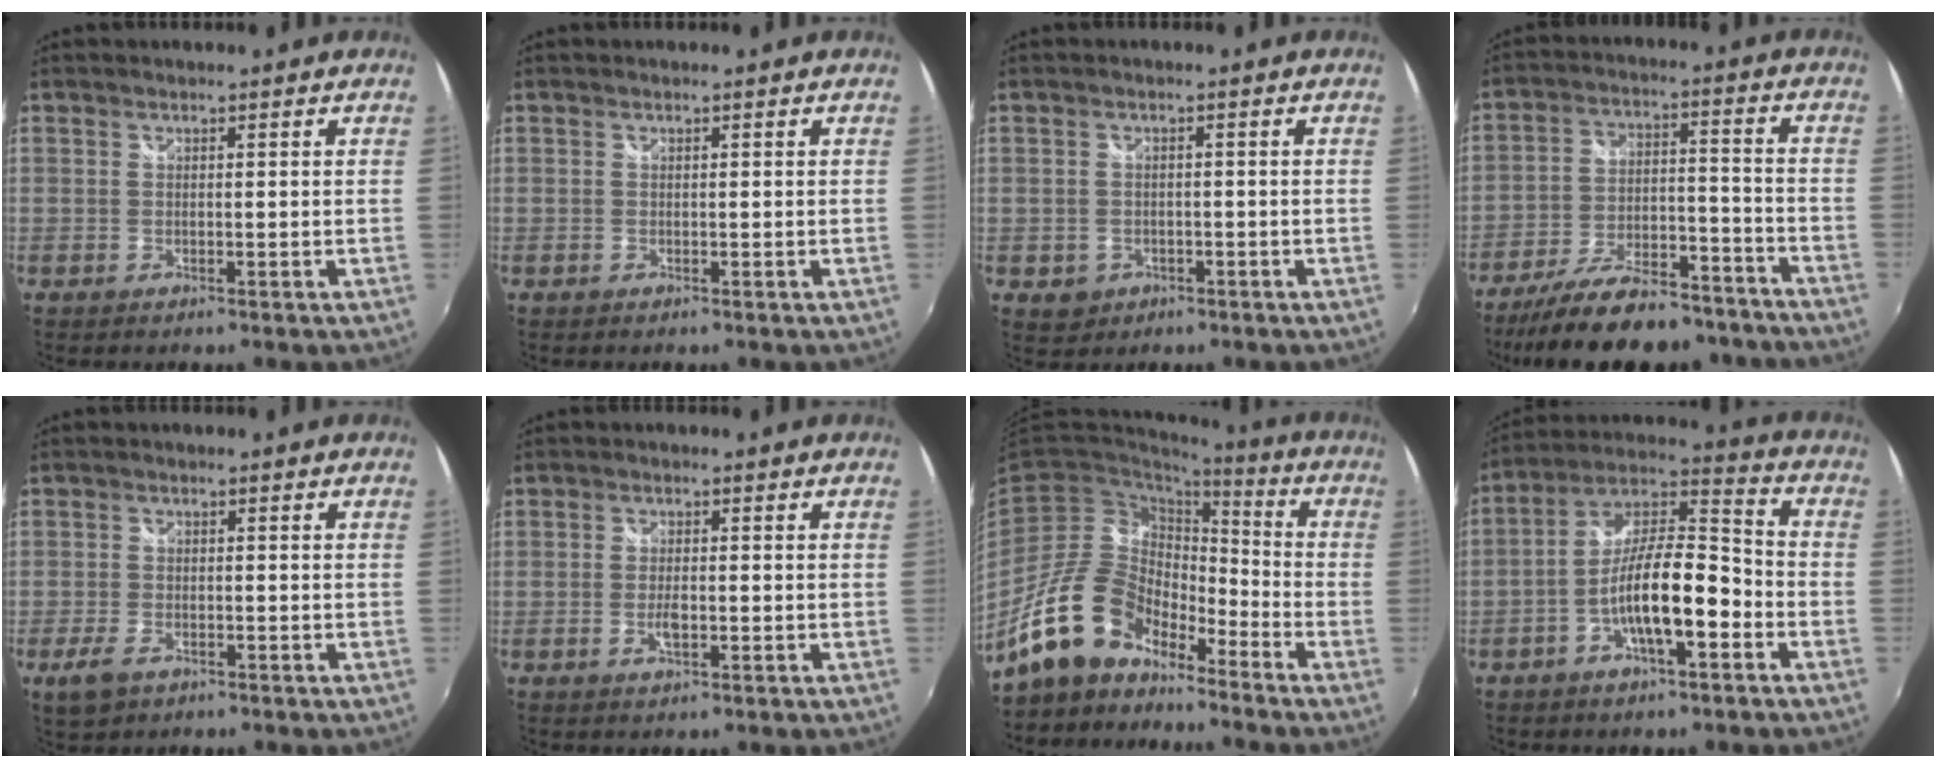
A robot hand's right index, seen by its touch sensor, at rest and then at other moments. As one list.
[{"total": 0.0}, {"total": 4.0, "force": [-1.4, 3.6, 1.2], "torque": [-0.033, -0.002, -0.014]}, {"total": 22.7, "force": [-18.9, 7.5, 10.3], "torque": [-0.191, 0.001, -0.263]}, {"total": 4.8, "force": [-2.8, 2.6, 2.9], "torque": [-0.074, -0.011, -0.050]}, {"total": 2.8, "force": [-0.8, 1.1, 2.5], "torque": [-0.048, -0.004, -0.015]}, {"total": 14.9, "force": [-11.6, 6.7, 6.4], "torque": [-0.128, 0.016, -0.217]}, {"total": 13.2, "force": [-5.2, 3.7, 11.6], "torque": [-0.216, 0.016, -0.091]}]